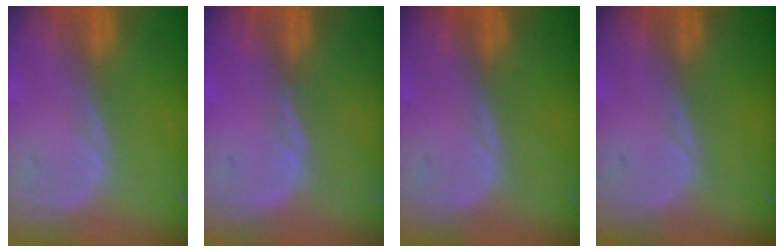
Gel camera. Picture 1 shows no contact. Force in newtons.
{"total": 0.7, "press": 0.7, "slide": 0.2}
{"total": 0.0}
{"total": 0.0}